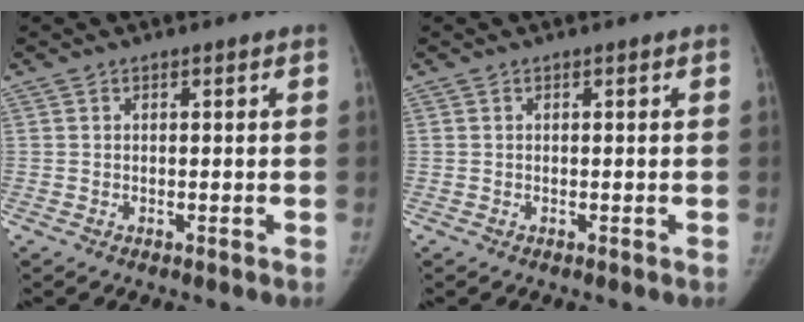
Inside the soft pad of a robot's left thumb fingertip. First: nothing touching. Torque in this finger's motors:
{"motor_torque": [0.01, 0.01, 0.10, -0.12, 0.01]}